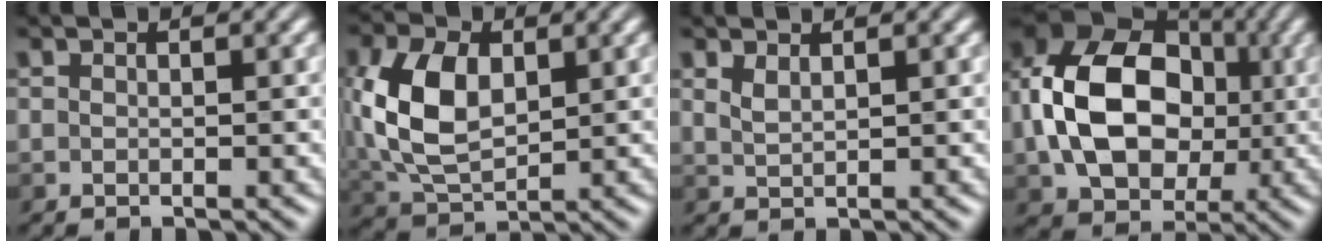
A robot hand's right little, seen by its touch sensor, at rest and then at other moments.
{"total": 8.1, "force": [1.3, 5.2, 6.1], "torque": [-0.146, 0.005, 0.027]}
{"total": 1.2, "force": [0.9, 0.4, 0.7], "torque": [-0.019, -0.001, 0.020]}
{"total": 13.6, "force": [-0.3, 9.9, 9.4], "torque": [-0.194, 0.011, -0.006]}